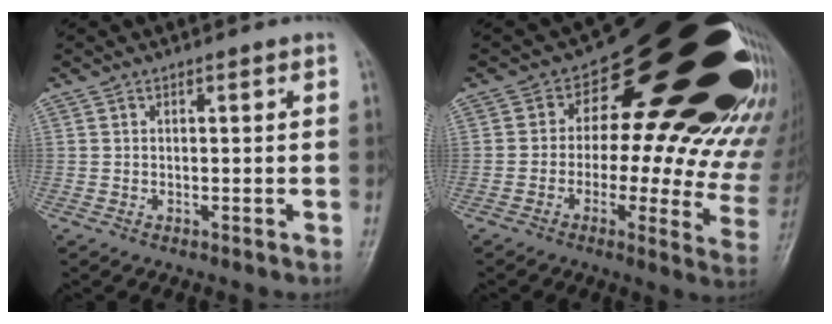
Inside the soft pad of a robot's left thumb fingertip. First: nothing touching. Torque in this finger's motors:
{"motor_torque": [1.02, 2.70, 2.27, -0.50, 0.14]}